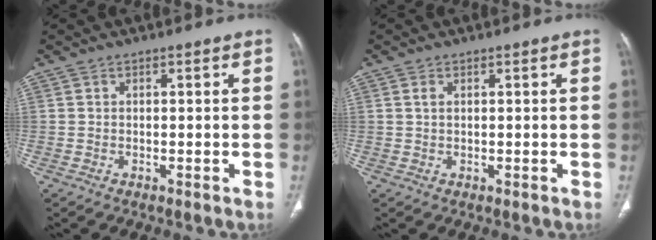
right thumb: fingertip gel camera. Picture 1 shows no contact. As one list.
[{"total": 1.2, "force": [0.5, 0.7, 0.9], "torque": [-0.021, 0.003, 0.012]}]